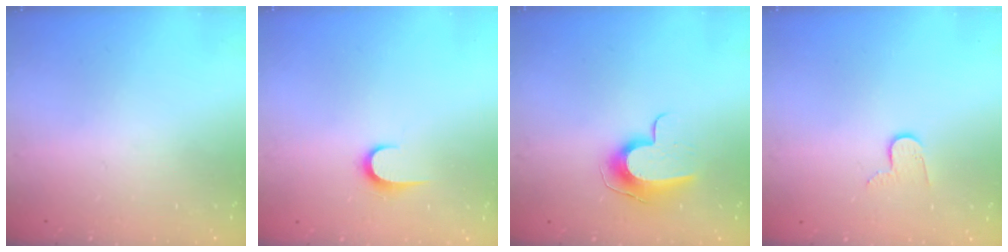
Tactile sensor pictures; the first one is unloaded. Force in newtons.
{"total": 6.1, "press": 6.1, "slide": 0.6}
{"total": 9.6, "press": 9.6, "slide": 0.3}
{"total": 6.0, "press": 6.0, "slide": 0.5}